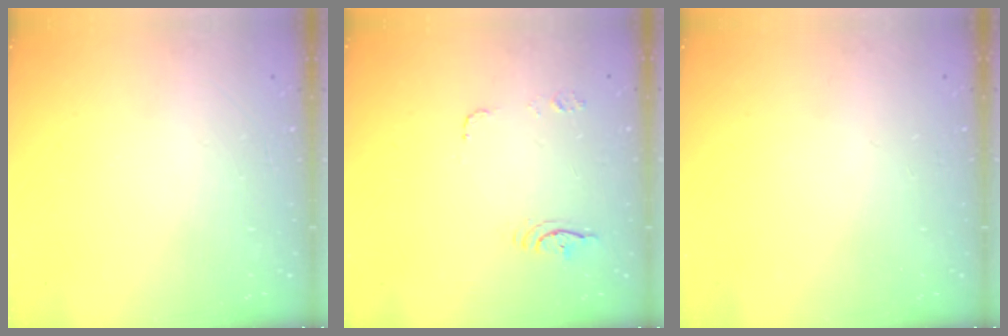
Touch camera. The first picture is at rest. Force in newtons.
{"total": 6.0, "press": 6.0, "slide": 0.4}
{"total": 0.0}